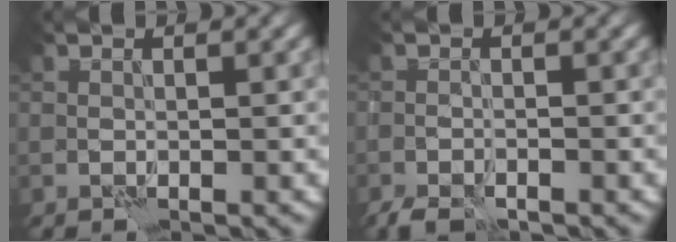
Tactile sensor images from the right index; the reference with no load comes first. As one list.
[{"total": 2.2, "force": [-1.9, 0.6, 0.9], "torque": [-0.016, -0.004, -0.039]}]